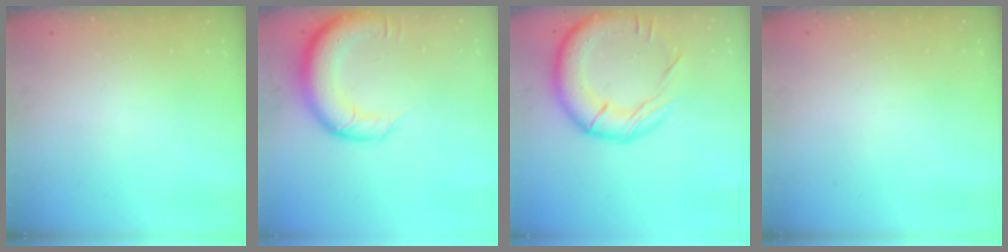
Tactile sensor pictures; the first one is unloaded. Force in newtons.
{"total": 13.0, "press": 12.5, "slide": 3.3}
{"total": 20.0, "press": 19.9, "slide": 2.3}
{"total": 0.0}